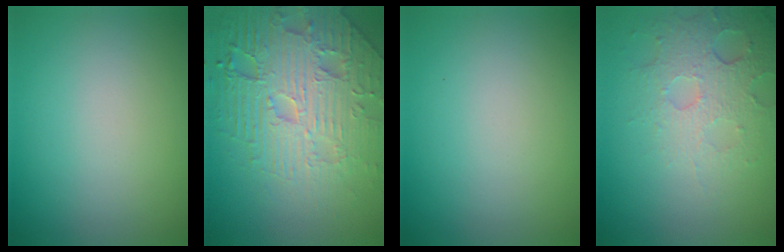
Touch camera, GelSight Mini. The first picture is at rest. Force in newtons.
{"total": 7.9, "press": 6.1, "slide": 5.0}
{"total": 0.0}
{"total": 4.9, "press": 3.2, "slide": 3.6}